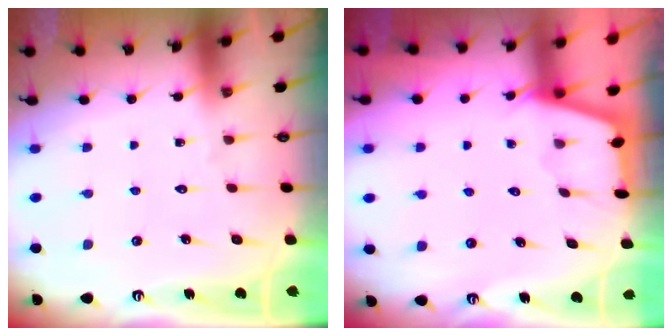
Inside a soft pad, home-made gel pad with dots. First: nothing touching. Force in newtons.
{"total": 2.2, "press": 2.2, "slide": 0.1}